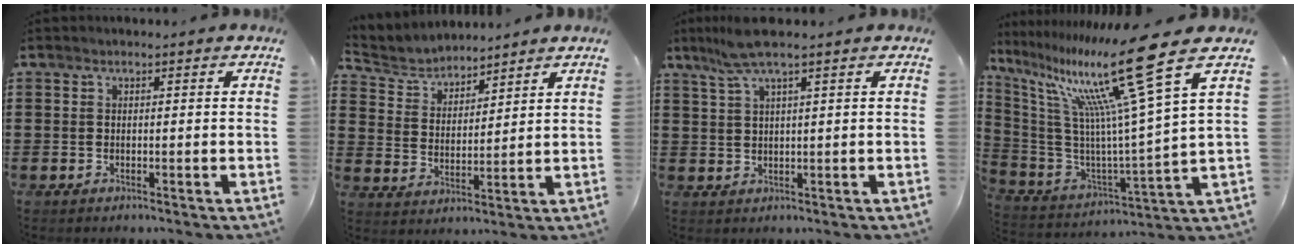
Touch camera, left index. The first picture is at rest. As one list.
[{"total": 4.5, "force": [4.3, 1.3, 0.2], "torque": [-0.028, -0.017, 0.075]}, {"total": 4.7, "force": [2.8, 0.2, 3.7], "torque": [-0.086, 0.001, 0.048]}, {"total": 20.0, "force": [12.4, 0.7, 15.7], "torque": [-0.312, -0.082, 0.179]}]